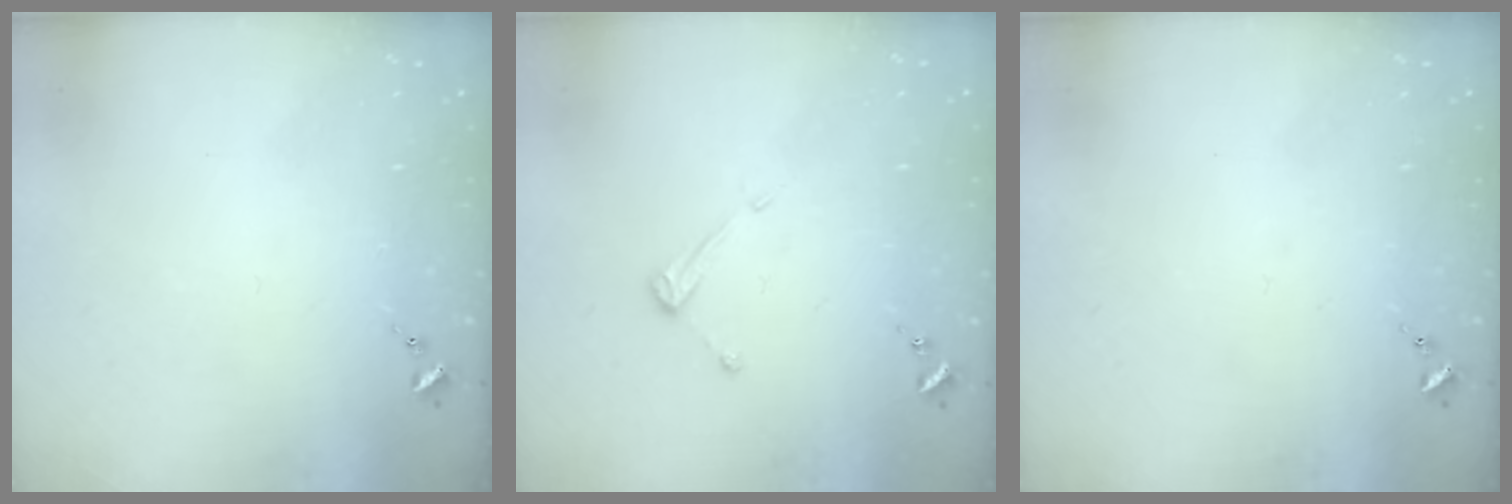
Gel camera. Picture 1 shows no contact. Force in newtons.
{"total": 3.9, "press": 3.9, "slide": 0.4}
{"total": 0.0}